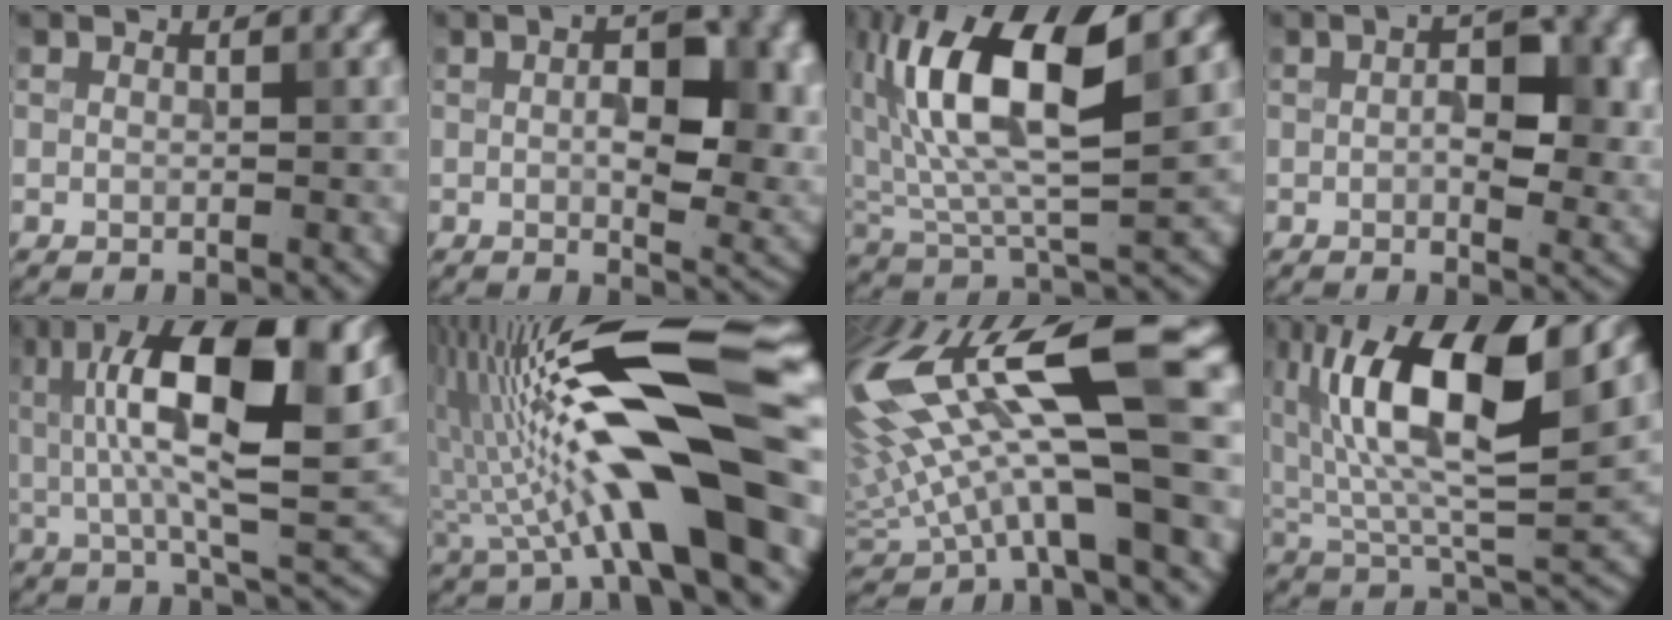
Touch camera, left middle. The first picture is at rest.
{"total": 8.5, "force": [0.8, 4.1, 7.4], "torque": [-0.103, 0.000, 0.013]}
{"total": 12.2, "force": [3.9, 4.8, 10.5], "torque": [-0.209, 0.013, 0.073]}
{"total": 6.5, "force": [0.4, 3.2, 5.7], "torque": [-0.081, -0.001, 0.004]}
{"total": 14.4, "force": [3.8, 4.6, 13.1], "torque": [-0.232, 0.010, 0.060]}
{"total": 15.2, "force": [1.0, 3.7, 14.7], "torque": [-0.245, 0.022, 0.011]}
{"total": 15.9, "force": [3.3, 4.5, 14.9], "torque": [-0.284, 0.006, 0.066]}
{"total": 13.4, "force": [5.3, 4.7, 11.4], "torque": [-0.210, 0.017, 0.092]}